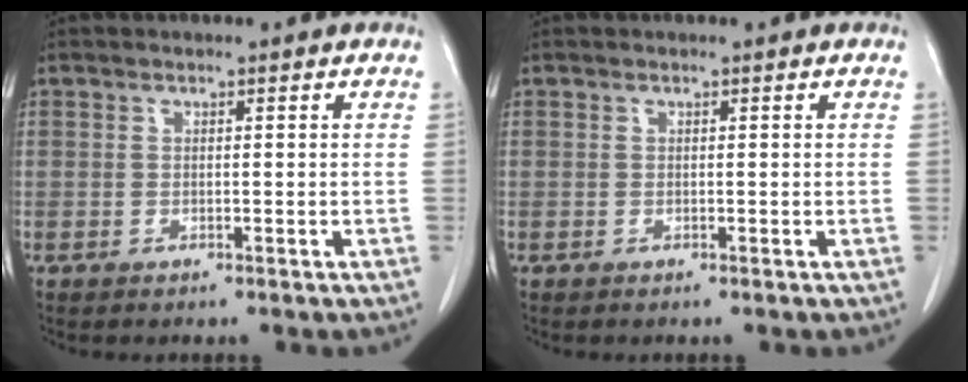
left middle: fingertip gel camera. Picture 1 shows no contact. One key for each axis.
{"total": 0.0}